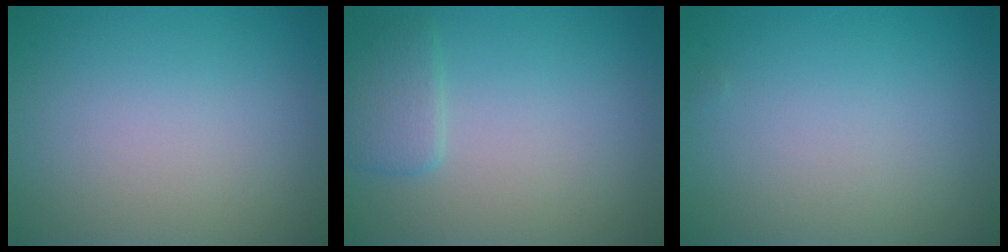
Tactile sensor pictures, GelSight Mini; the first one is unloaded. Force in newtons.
{"total": 1.9, "press": 1.9, "slide": 0.1}
{"total": 0.0}